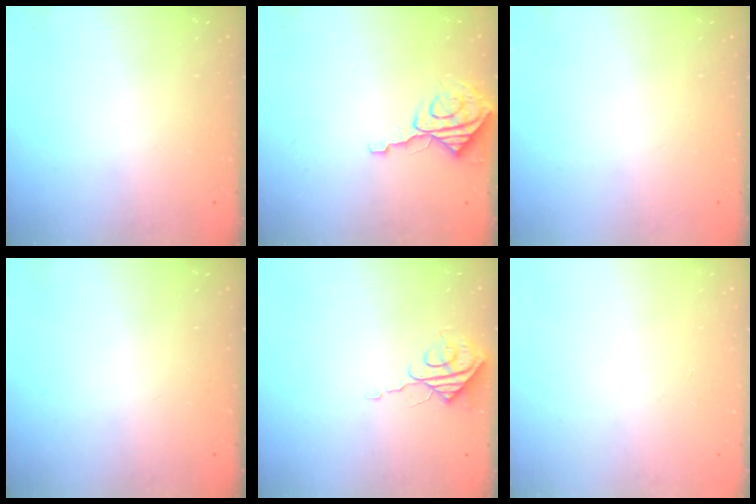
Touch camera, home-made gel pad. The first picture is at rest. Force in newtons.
{"total": 9.1, "press": 9.1, "slide": 0.7}
{"total": 0.0}
{"total": 0.0}
{"total": 7.1, "press": 7.1, "slide": 0.1}
{"total": 0.0}